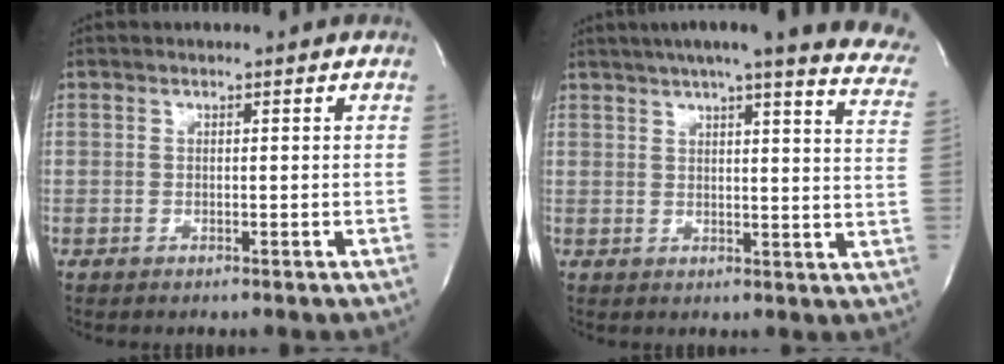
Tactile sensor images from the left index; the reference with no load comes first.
{"total": 24.5, "force": [20.3, 2.2, 13.5], "torque": [-0.167, -0.033, 0.228]}